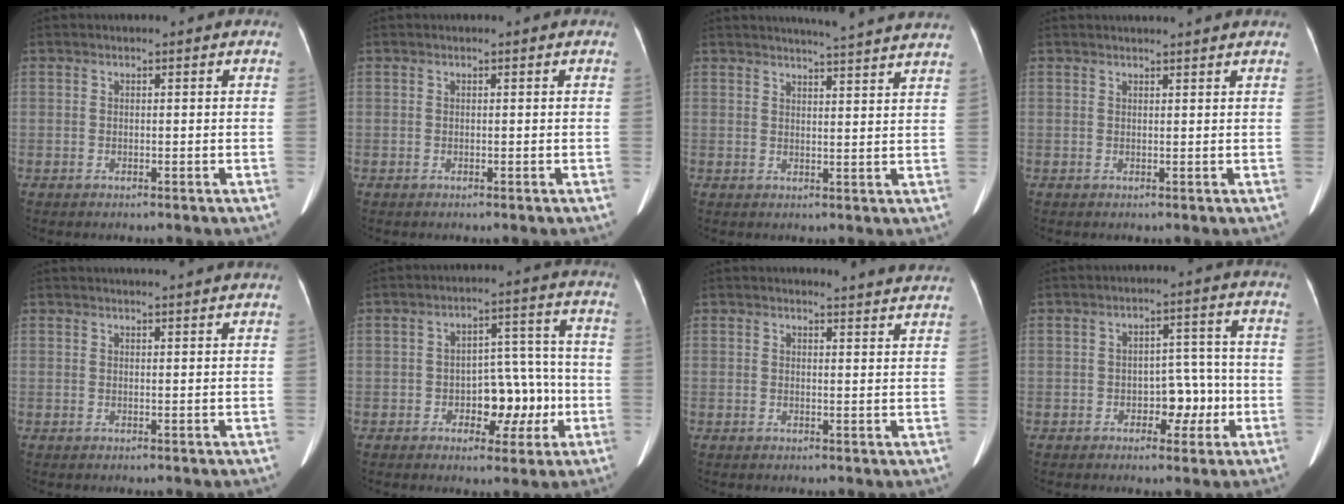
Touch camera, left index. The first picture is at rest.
{"total": 0.0}
{"total": 12.5, "force": [11.8, -0.8, 4.0], "torque": [-0.060, -0.021, 0.130]}
{"total": 4.8, "force": [4.5, -0.3, 1.5], "torque": [-0.018, 0.021, 0.051]}
{"total": 6.0, "force": [5.7, -0.3, 2.1], "torque": [-0.026, 0.021, 0.061]}
{"total": 8.2, "force": [-2.3, 4.7, 6.3], "torque": [-0.086, 0.029, -0.028]}
{"total": 7.0, "force": [7.0, -0.3, 0.9], "torque": [-0.013, -0.020, 0.061]}
{"total": 5.5, "force": [-1.8, 3.3, 4.0], "torque": [-0.050, 0.019, -0.023]}